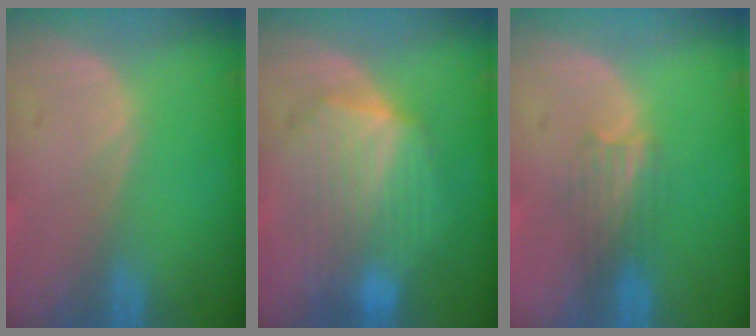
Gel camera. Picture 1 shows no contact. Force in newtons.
{"total": 8.2, "press": 8.2, "slide": 0.2}
{"total": 3.3, "press": 3.2, "slide": 0.8}